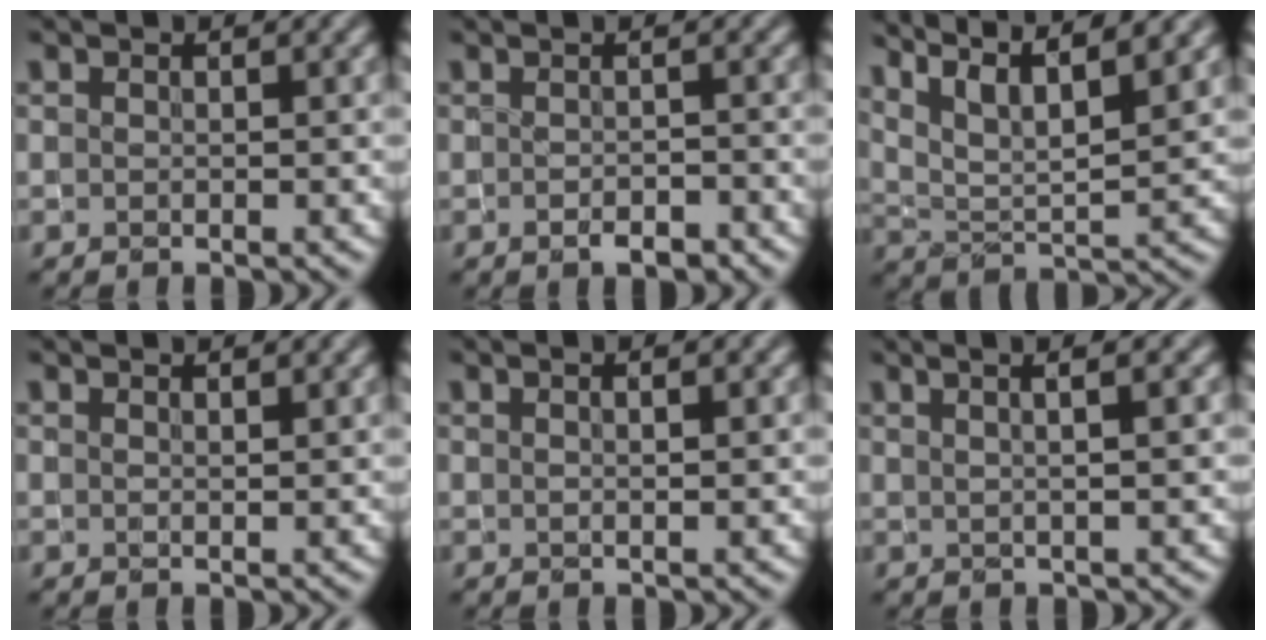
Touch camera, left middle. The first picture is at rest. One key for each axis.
{"total": 1.9, "fx": -0.8, "fy": 0.5, "fz": 1.6, "tx": -0.026, "ty": -0.008, "tz": -0.010}
{"total": 10.3, "fx": 7.5, "fy": 2.8, "fz": 6.5, "tx": -0.114, "ty": 0.018, "tz": 0.095}
{"total": 1.4, "fx": 1.2, "fy": 0.2, "fz": 0.6, "tx": -0.008, "ty": -0.005, "tz": 0.013}
{"total": 2.2, "fx": 1.0, "fy": 0.7, "fz": 1.8, "tx": -0.014, "ty": -0.005, "tz": 0.001}
{"total": 5.3, "fx": 2.2, "fy": 2.1, "fz": 4.3, "tx": -0.029, "ty": 0.028, "tz": 0.000}